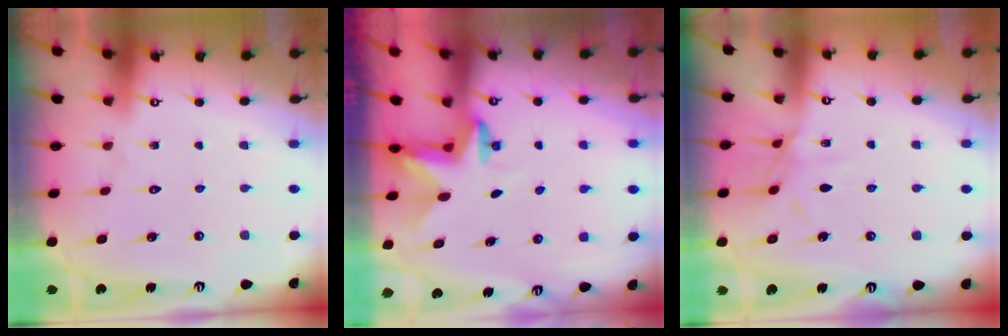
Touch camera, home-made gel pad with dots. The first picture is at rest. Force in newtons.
{"total": 2.5, "press": 2.5, "slide": 0.4}
{"total": 6.7, "press": 6.7, "slide": 0.2}